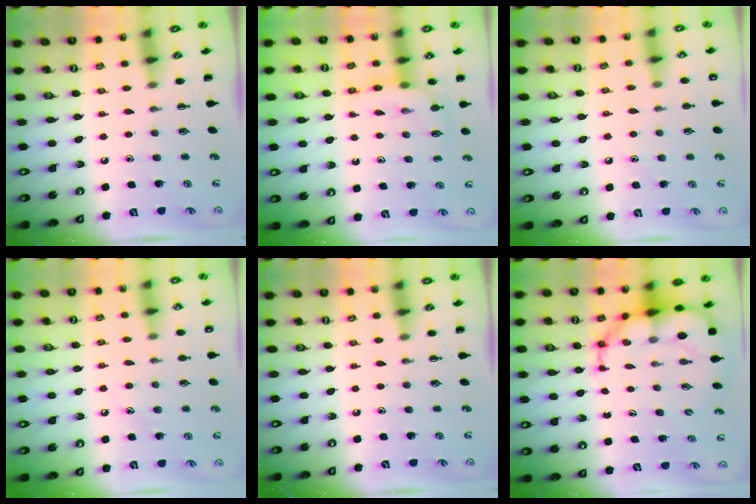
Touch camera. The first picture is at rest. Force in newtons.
{"total": 8.1, "press": 8.0, "slide": 1.0}
{"total": 7.2, "press": 7.0, "slide": 1.7}
{"total": 7.6, "press": 7.4, "slide": 1.8}
{"total": 0.0}
{"total": 11.5, "press": 11.0, "slide": 3.4}